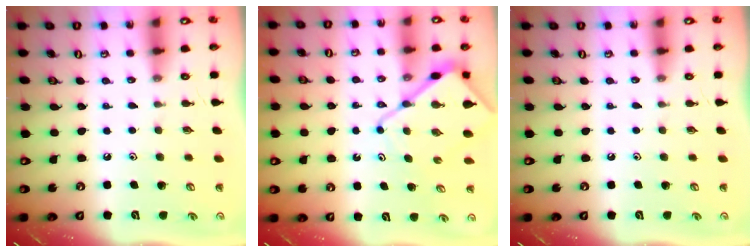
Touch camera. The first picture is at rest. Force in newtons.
{"total": 10.3, "press": 10.2, "slide": 1.1}
{"total": 0.0}